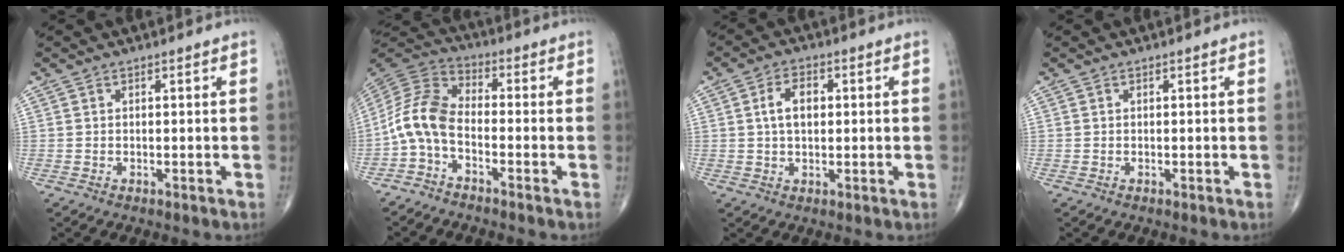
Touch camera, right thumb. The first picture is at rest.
{"total": 8.8, "force": [-3.2, 4.7, 6.8], "torque": [-0.139, 0.048, -0.082]}
{"total": 5.5, "force": [0.9, 3.3, 4.3], "torque": [-0.069, 0.009, 0.011]}
{"total": 0.0}